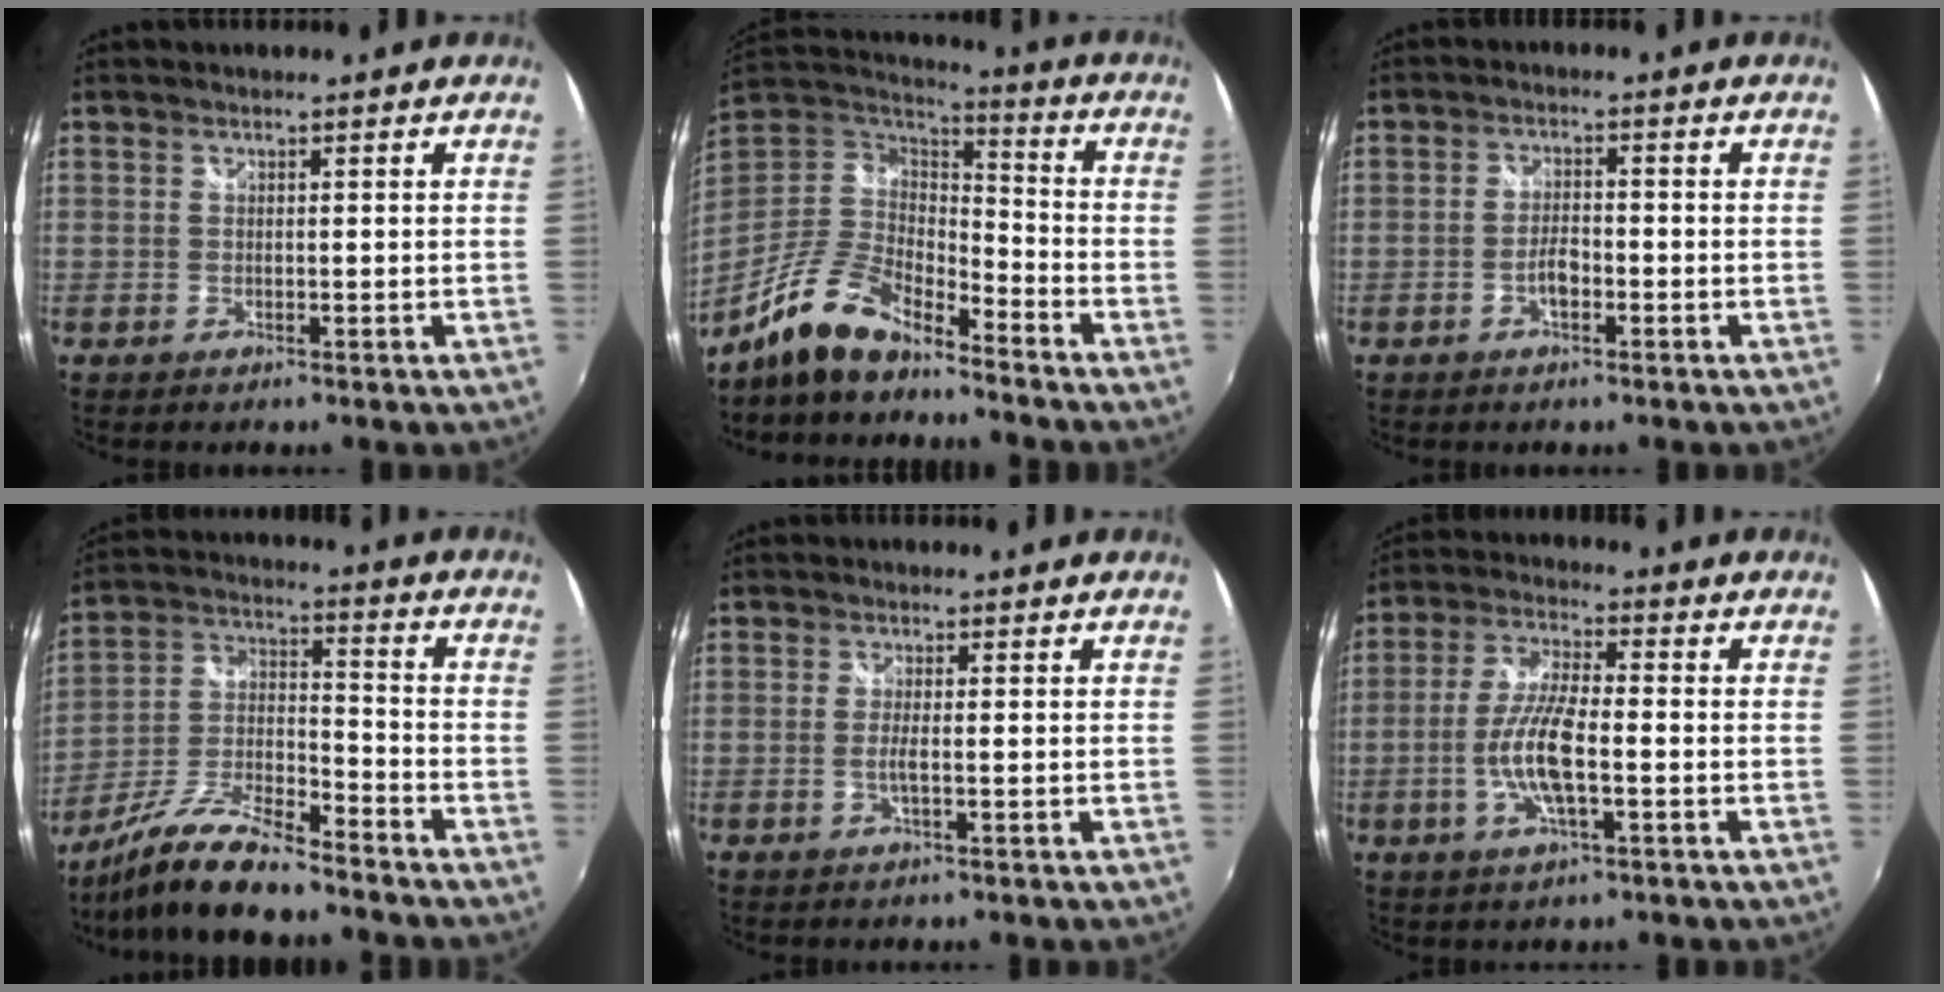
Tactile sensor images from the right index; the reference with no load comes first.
{"total": 14.6, "force": [-11.2, 5.0, 7.9], "torque": [-0.178, -0.003, -0.215]}
{"total": 3.0, "force": [-1.5, 1.3, 2.3], "torque": [-0.048, 0.004, -0.028]}
{"total": 14.4, "force": [-11.5, 3.1, 8.1], "torque": [-0.178, -0.006, -0.218]}
{"total": 1.9, "force": [-0.5, -0.1, 1.8], "torque": [-0.035, -0.003, -0.011]}
{"total": 9.9, "force": [-2.5, 2.5, 9.2], "torque": [-0.191, -0.001, -0.052]}